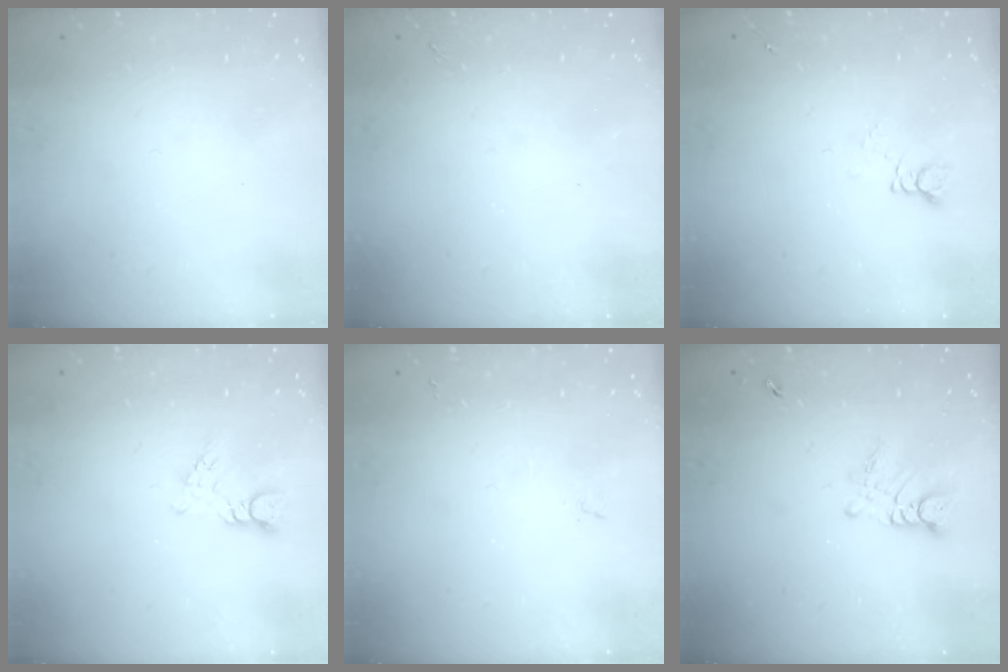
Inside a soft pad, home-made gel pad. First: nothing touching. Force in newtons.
{"total": 1.7, "press": 1.6, "slide": 0.3}
{"total": 2.9, "press": 2.9, "slide": 0.3}
{"total": 4.0, "press": 4.0, "slide": 0.5}
{"total": 3.8, "press": 3.8, "slide": 0.6}
{"total": 3.0, "press": 3.0, "slide": 0.2}